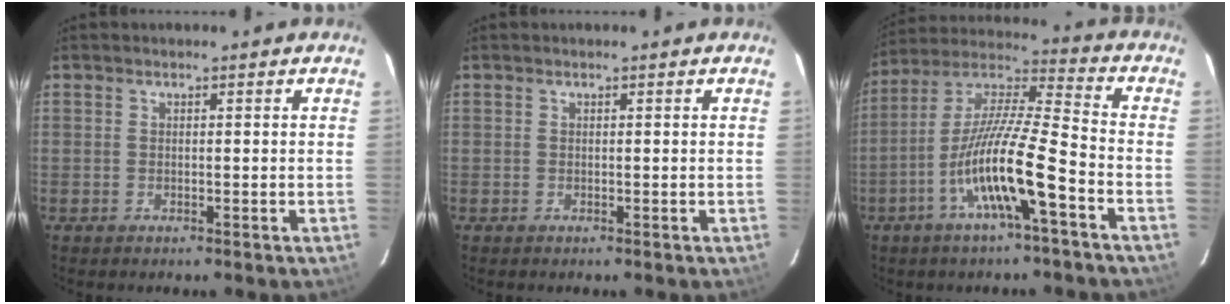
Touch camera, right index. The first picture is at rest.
{"total": 0.0}
{"total": 14.7, "force": [-6.4, 1.1, 13.2], "torque": [-0.250, -0.008, -0.128]}